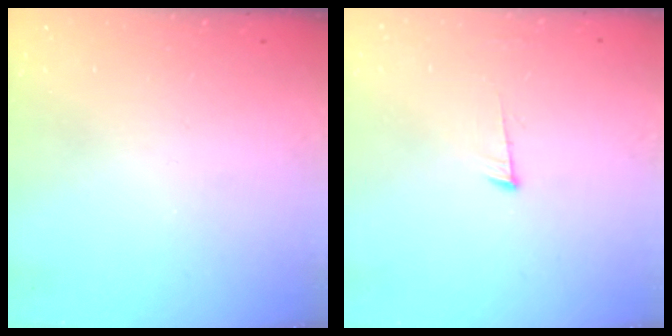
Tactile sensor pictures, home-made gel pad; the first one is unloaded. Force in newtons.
{"total": 6.1, "press": 6.1, "slide": 0.6}